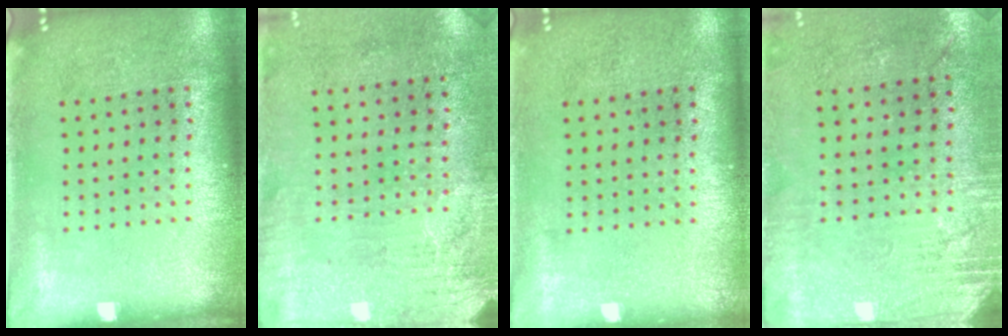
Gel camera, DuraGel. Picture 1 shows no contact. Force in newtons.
{"total": 3.5, "press": 2.8, "slide": 2.0}
{"total": 0.0}
{"total": 2.8, "press": 2.4, "slide": 1.5}